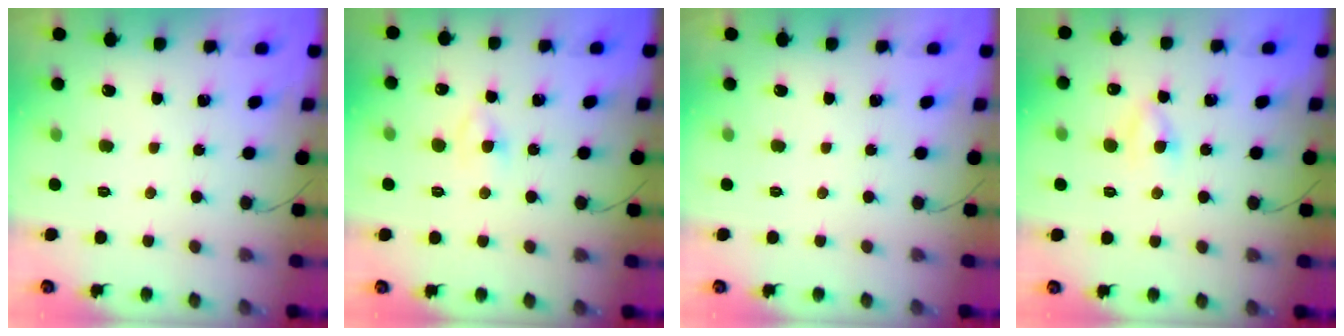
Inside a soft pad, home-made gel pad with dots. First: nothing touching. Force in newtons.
{"total": 2.9, "press": 2.7, "slide": 1.2}
{"total": 0.0}
{"total": 3.4, "press": 3.2, "slide": 1.2}